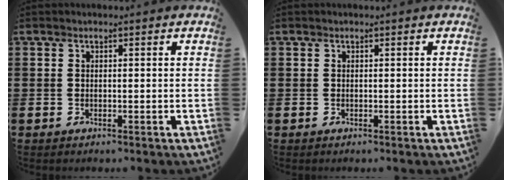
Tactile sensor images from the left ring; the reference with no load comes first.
{"total": 0.0}